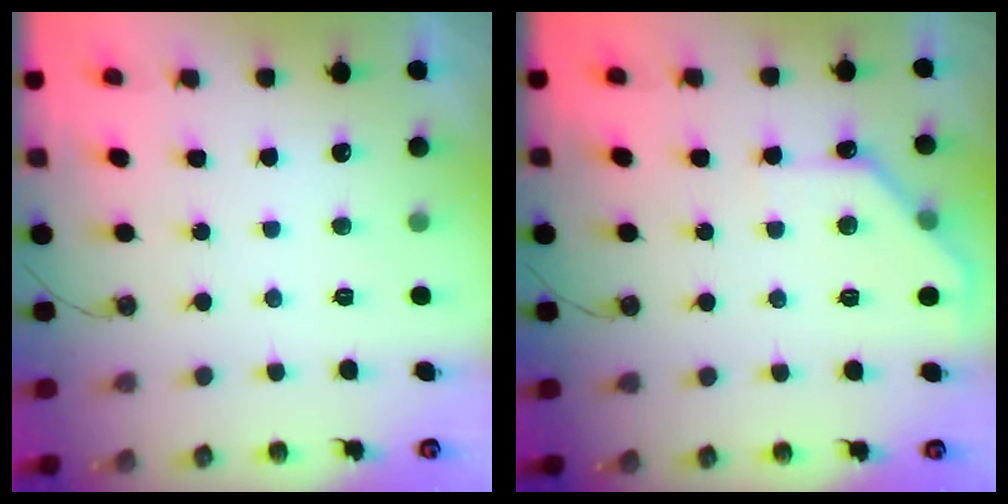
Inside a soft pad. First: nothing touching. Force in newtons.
{"total": 9.0, "press": 9.0, "slide": 0.5}